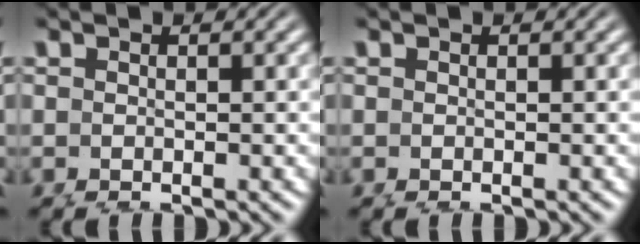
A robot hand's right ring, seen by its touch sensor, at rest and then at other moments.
{"total": 0.0}